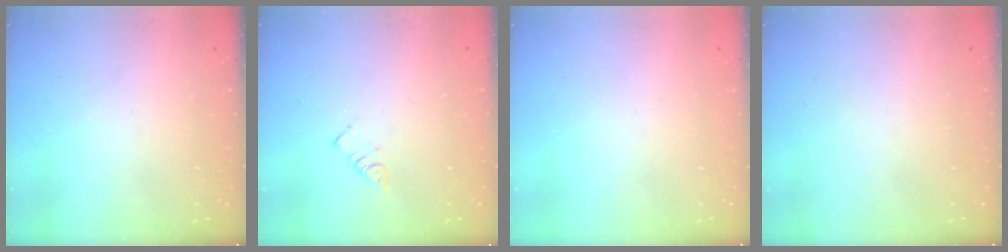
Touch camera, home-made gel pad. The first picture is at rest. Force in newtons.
{"total": 2.5, "press": 2.5, "slide": 0.1}
{"total": 1.6, "press": 1.6, "slide": 0.1}
{"total": 1.8, "press": 1.7, "slide": 0.1}